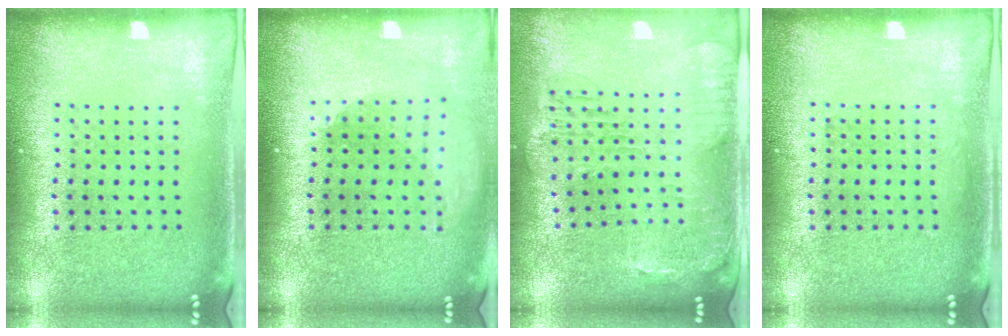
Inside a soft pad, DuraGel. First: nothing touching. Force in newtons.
{"total": 1.8, "press": 1.4, "slide": 1.2}
{"total": 1.4, "press": 1.3, "slide": 0.3}
{"total": 0.6, "press": 0.6, "slide": 0.1}